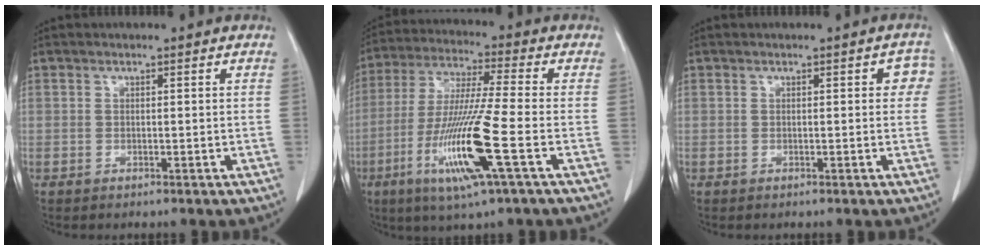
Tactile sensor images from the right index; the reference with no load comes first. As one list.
[{"total": 14.6, "force": [-5.1, -0.4, 13.7], "torque": [-0.284, -0.024, -0.099]}, {"total": 2.4, "force": [0.5, 1.2, 2.0], "torque": [-0.009, 0.012, 0.000]}]